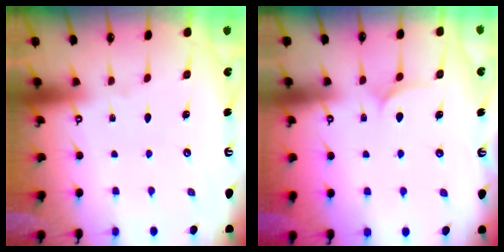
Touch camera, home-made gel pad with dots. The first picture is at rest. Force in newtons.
{"total": 5.8, "press": 5.8, "slide": 0.3}